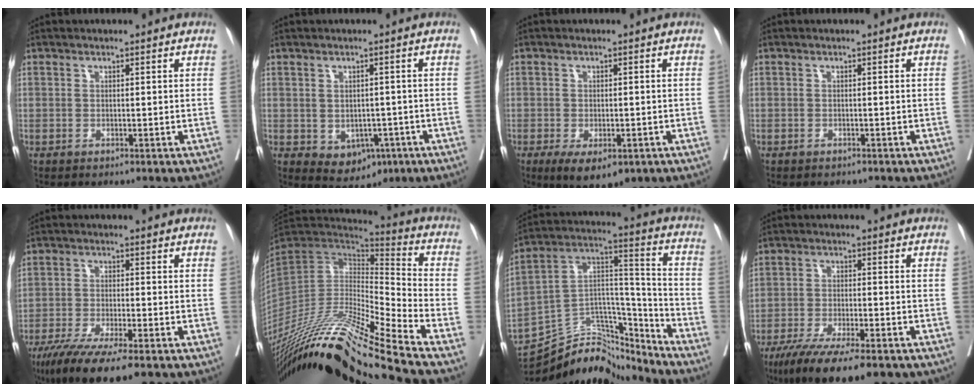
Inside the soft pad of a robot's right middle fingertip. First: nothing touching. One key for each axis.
{"total": 5.5, "fx": -1.9, "fy": 4.0, "fz": 3.3, "tx": -0.039, "ty": 0.002, "tz": -0.013}
{"total": 7.3, "fx": -4.2, "fy": 3.2, "fz": 5.1, "tx": -0.072, "ty": -0.012, "tz": -0.059}
{"total": 1.9, "fx": -1.7, "fy": 0.7, "fz": 0.5, "tx": -0.014, "ty": -0.003, "tz": -0.022}
{"total": 13.6, "fx": -9.8, "fy": 2.1, "fz": 9.1, "tx": -0.150, "ty": -0.033, "tz": -0.159}
{"total": 29.0, "fx": -23.6, "fy": -1.7, "fz": 16.7, "tx": -0.302, "ty": -0.053, "tz": -0.414}
{"total": 17.2, "fx": -16.5, "fy": 3.9, "fz": 3.1, "tx": -0.046, "ty": 0.063, "tz": -0.276}
{"total": 15.9, "fx": -11.9, "fy": 3.2, "fz": 10.1, "tx": -0.146, "ty": -0.028, "tz": -0.186}